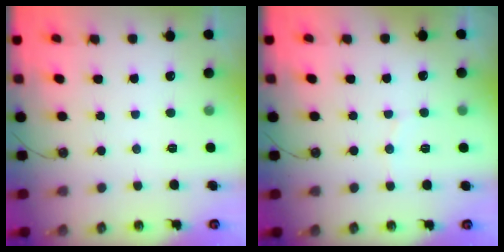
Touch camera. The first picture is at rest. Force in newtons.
{"total": 5.1, "press": 4.8, "slide": 1.6}